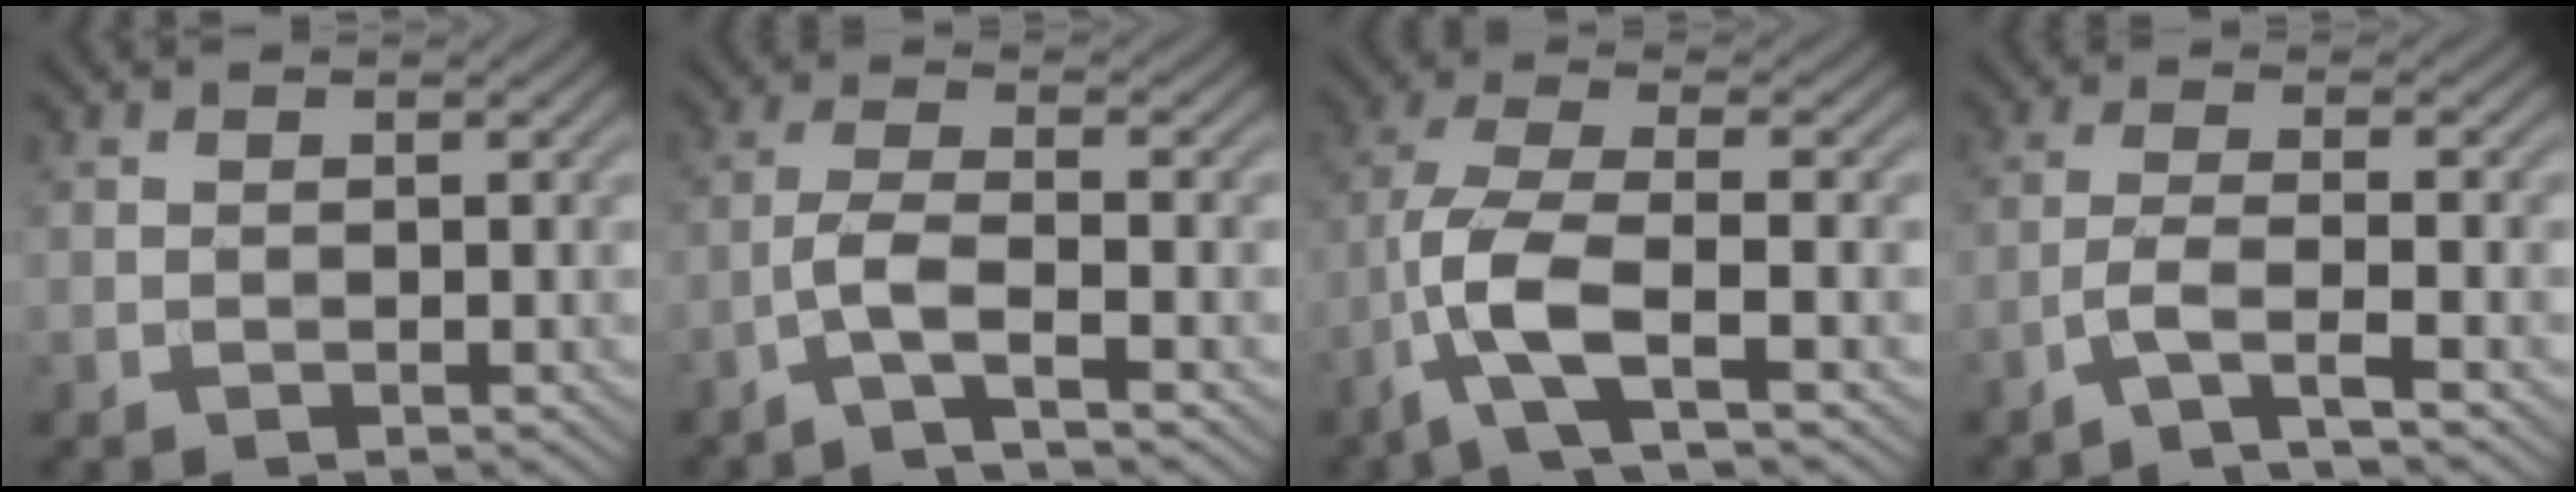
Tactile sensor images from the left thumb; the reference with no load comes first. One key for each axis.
{"total": 4.1, "fx": -2.3, "fy": 0.5, "fz": 3.3, "tx": -0.070, "ty": 0.008, "tz": -0.065}
{"total": 8.8, "fx": -3.7, "fy": 2.5, "fz": 7.6, "tx": -0.165, "ty": 0.007, "tz": -0.092}
{"total": 4.0, "fx": -2.3, "fy": 0.4, "fz": 3.2, "tx": -0.059, "ty": 0.009, "tz": -0.069}